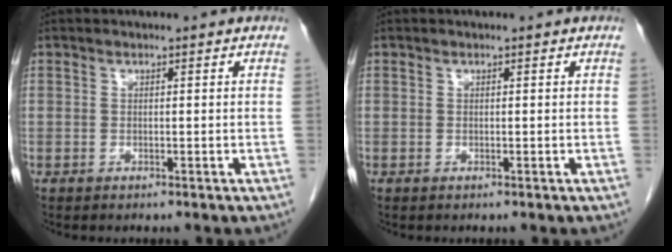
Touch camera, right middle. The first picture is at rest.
{"total": 0.0}